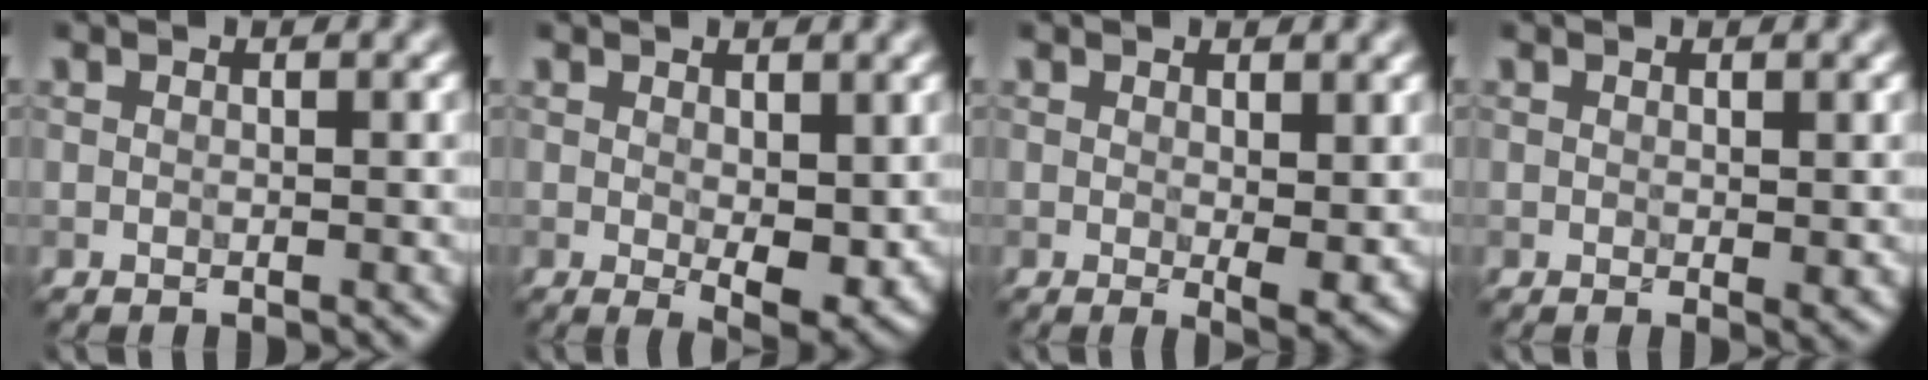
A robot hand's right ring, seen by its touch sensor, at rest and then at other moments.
{"total": 3.8, "force": [0.4, 1.7, 3.4], "torque": [-0.054, -0.012, 0.014]}
{"total": 2.4, "force": [0.5, 0.8, 2.2], "torque": [-0.030, -0.010, 0.014]}
{"total": 0.8, "force": [0.2, 0.4, 0.7], "torque": [-0.006, 0.000, 0.004]}